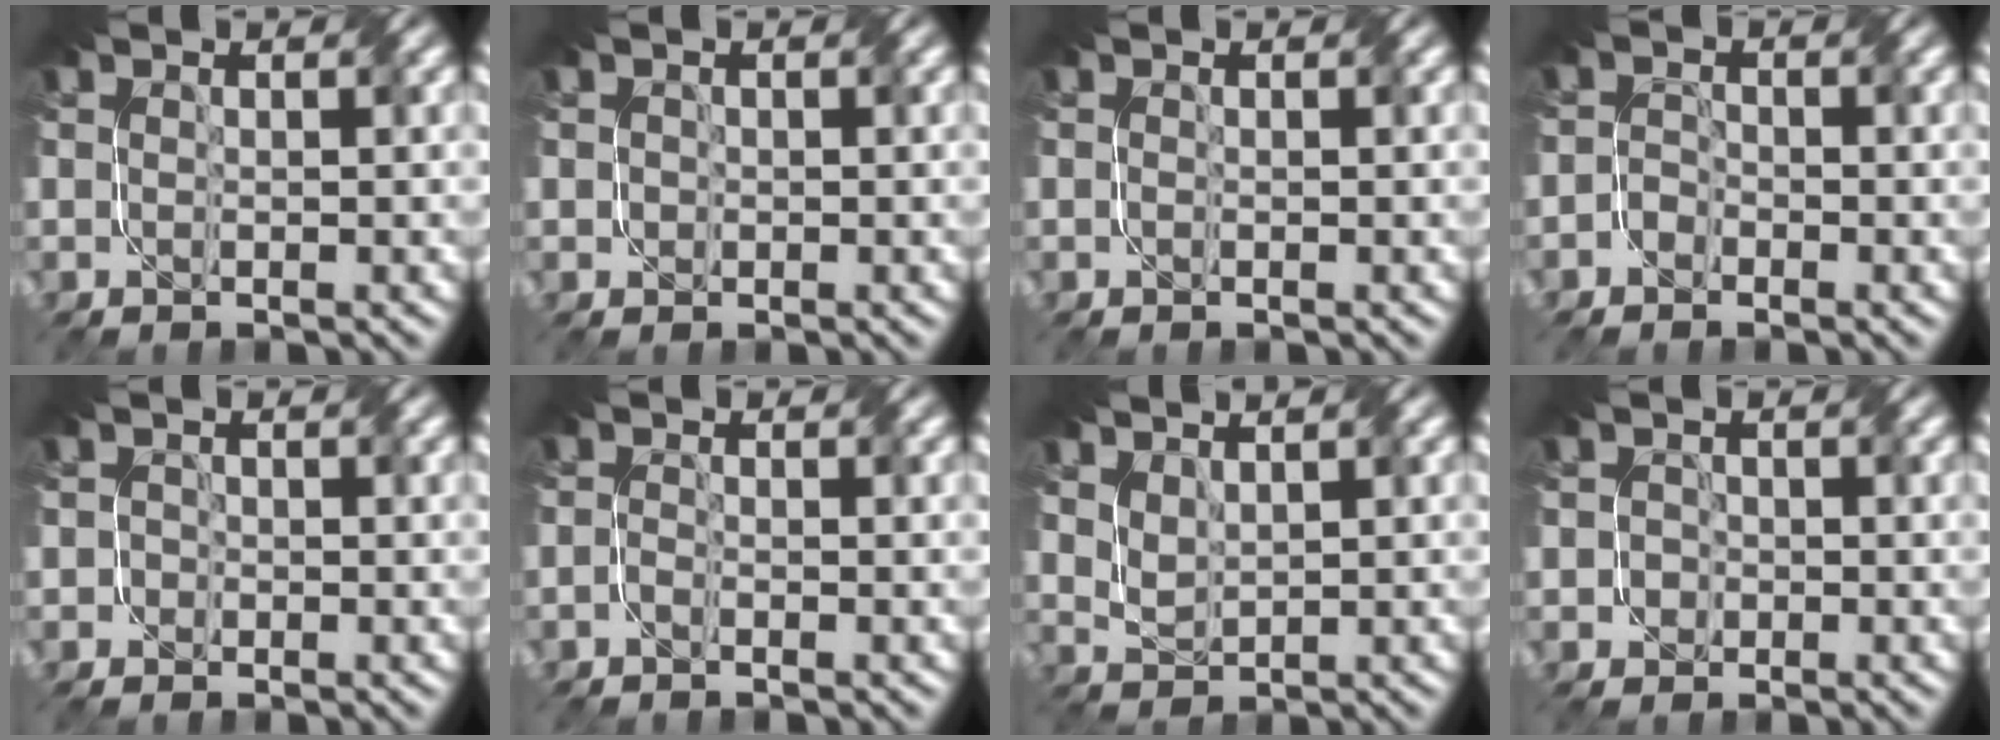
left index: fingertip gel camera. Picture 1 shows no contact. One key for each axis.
{"total": 0.6, "fx": 0.0, "fy": 0.6, "fz": 0.1, "tx": 0.000, "ty": 0.005, "tz": -0.001}
{"total": 0.0}
{"total": 1.3, "fx": -1.3, "fy": 0.1, "fz": -0.1, "tx": 0.008, "ty": 0.007, "tz": -0.030}
{"total": 0.9, "fx": -0.5, "fy": 0.7, "fz": 0.0, "tx": 0.013, "ty": 0.008, "tz": -0.015}
{"total": 1.0, "fx": -0.9, "fy": -0.3, "fz": 0.2, "tx": -0.004, "ty": 0.003, "tz": -0.022}
{"total": 1.5, "fx": 1.2, "fy": 0.4, "fz": 0.8, "tx": -0.030, "ty": 0.002, "tz": 0.033}
{"total": 1.0, "fx": -0.5, "fy": 0.8, "fz": 0.2, "tx": 0.011, "ty": 0.009, "tz": -0.013}